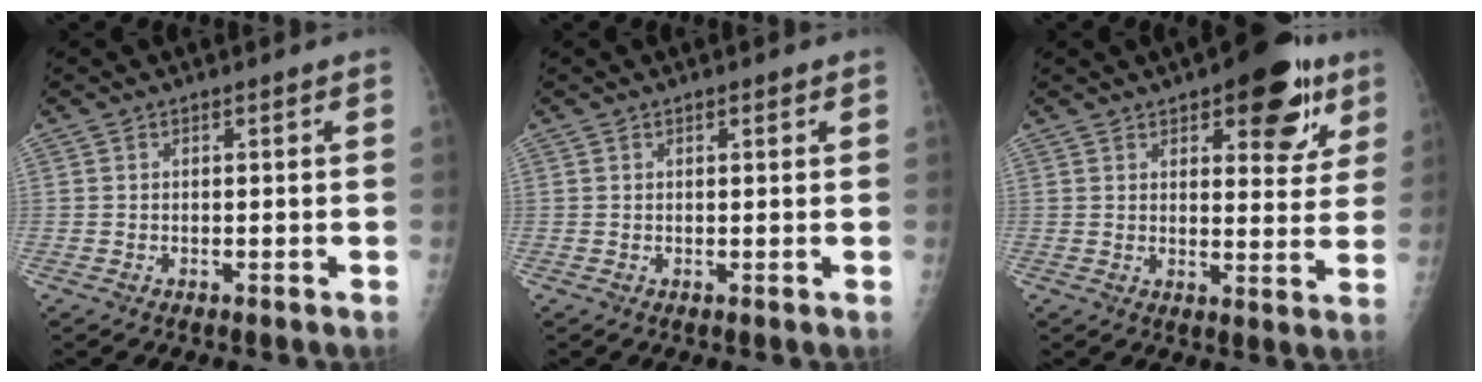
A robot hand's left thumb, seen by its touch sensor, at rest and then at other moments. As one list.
[{"total": 0.9, "force": [0.5, 0.4, 0.6], "torque": [-0.003, -0.001, 0.007]}, {"total": 13.9, "force": [7.4, 6.0, 10.1], "torque": [-0.076, -0.027, 0.093]}]